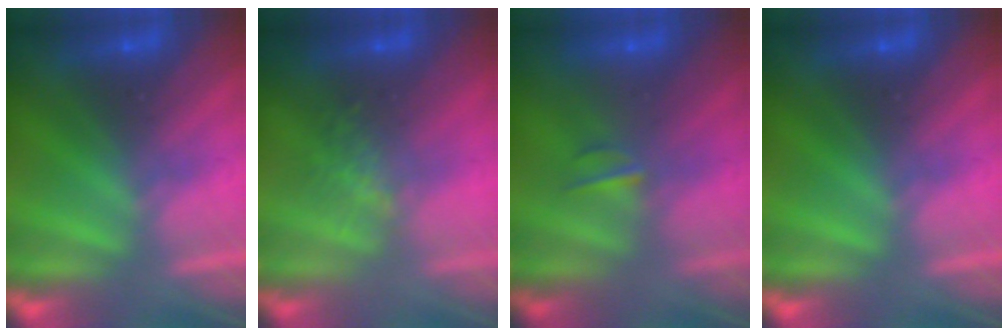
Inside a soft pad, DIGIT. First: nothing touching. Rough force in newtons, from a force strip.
{"total": 2.6}
{"total": 2.1}
{"total": 0.0}